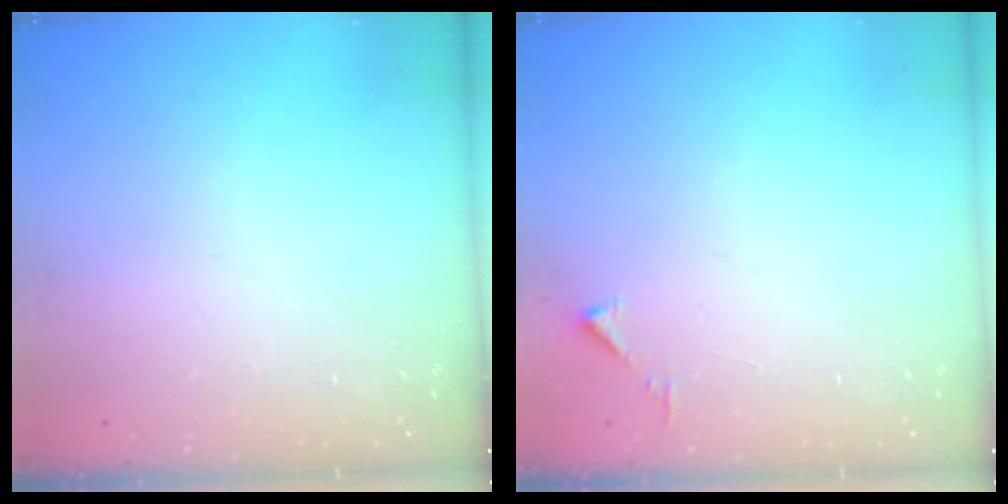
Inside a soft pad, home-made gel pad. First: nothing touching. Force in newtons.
{"total": 3.3, "press": 3.2, "slide": 0.4}